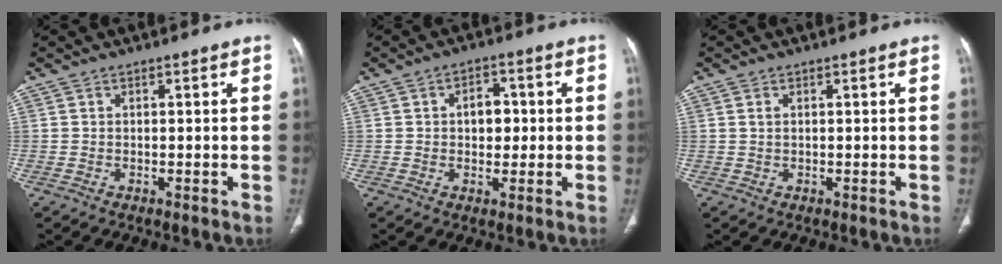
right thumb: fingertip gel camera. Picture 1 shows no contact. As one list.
[{"total": 5.1, "force": [0.3, 3.6, 3.6], "torque": [-0.030, 0.009, 0.002]}, {"total": 1.0, "force": [0.3, 0.5, 0.8], "torque": [-0.020, 0.002, 0.008]}]